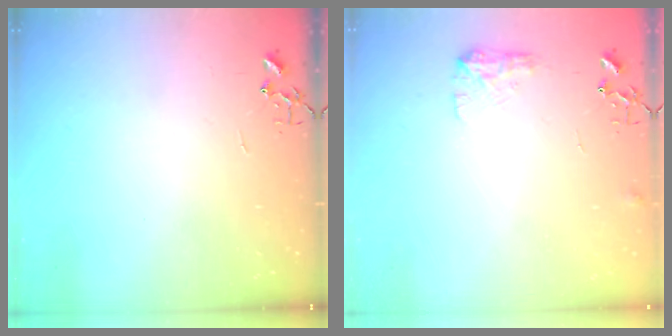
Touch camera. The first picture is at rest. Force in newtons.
{"total": 8.3, "press": 8.2, "slide": 0.3}